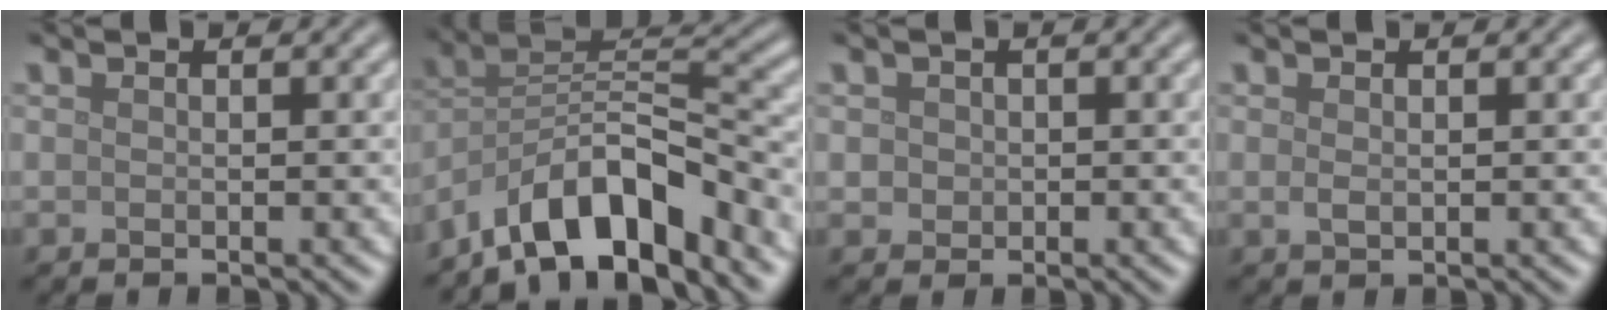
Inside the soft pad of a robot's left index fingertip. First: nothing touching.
{"total": 10.0, "force": [-7.1, 3.3, 6.3], "torque": [-0.089, 0.011, -0.136]}
{"total": 1.2, "force": [0.1, 1.1, 0.3], "torque": [0.001, -0.003, 0.004]}
{"total": 0.8, "force": [0.1, 0.5, 0.7], "torque": [-0.015, -0.001, 0.003]}